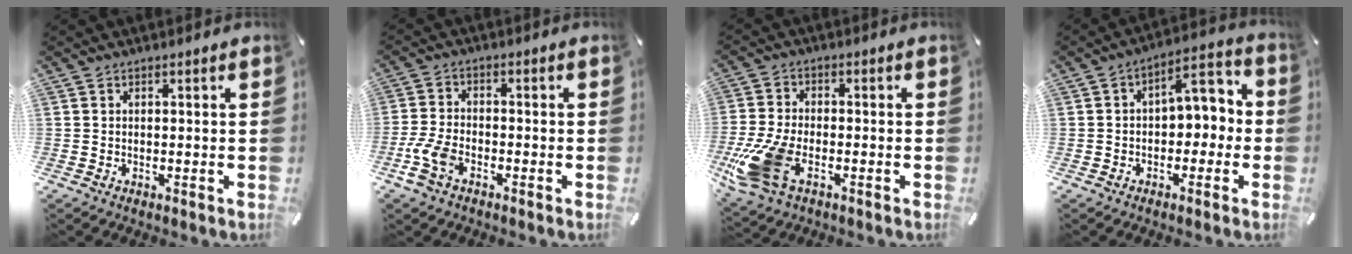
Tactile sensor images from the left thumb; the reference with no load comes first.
{"total": 6.7, "force": [-3.2, 3.8, 4.5], "torque": [-0.102, 0.008, -0.062]}
{"total": 13.7, "force": [-5.4, 7.8, 9.9], "torque": [-0.210, 0.008, -0.092]}
{"total": 5.9, "force": [0.3, 4.4, 4.0], "torque": [-0.040, -0.012, -0.007]}